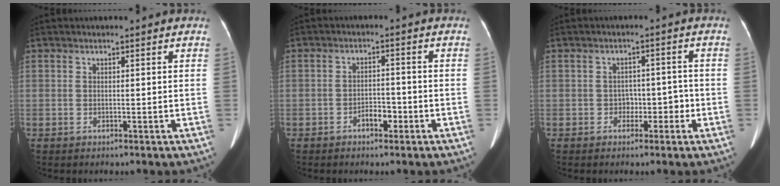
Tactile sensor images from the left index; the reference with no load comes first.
{"total": 2.9, "force": [-1.8, 1.3, 1.7], "torque": [-0.027, 0.004, -0.029]}
{"total": 3.0, "force": [-1.4, 2.1, 1.6], "torque": [-0.014, 0.014, -0.017]}